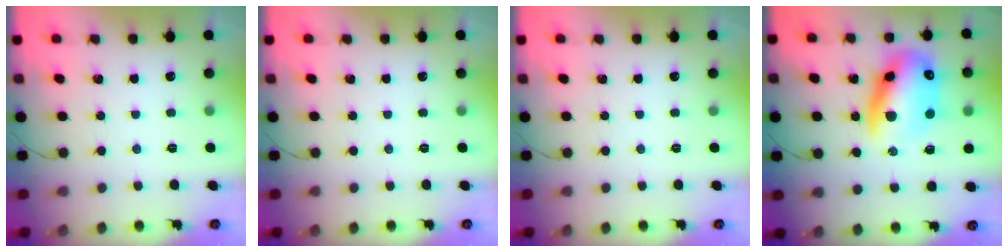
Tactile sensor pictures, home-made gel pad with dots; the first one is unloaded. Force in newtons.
{"total": 0.0}
{"total": 0.0}
{"total": 17.2, "press": 16.7, "slide": 3.9}